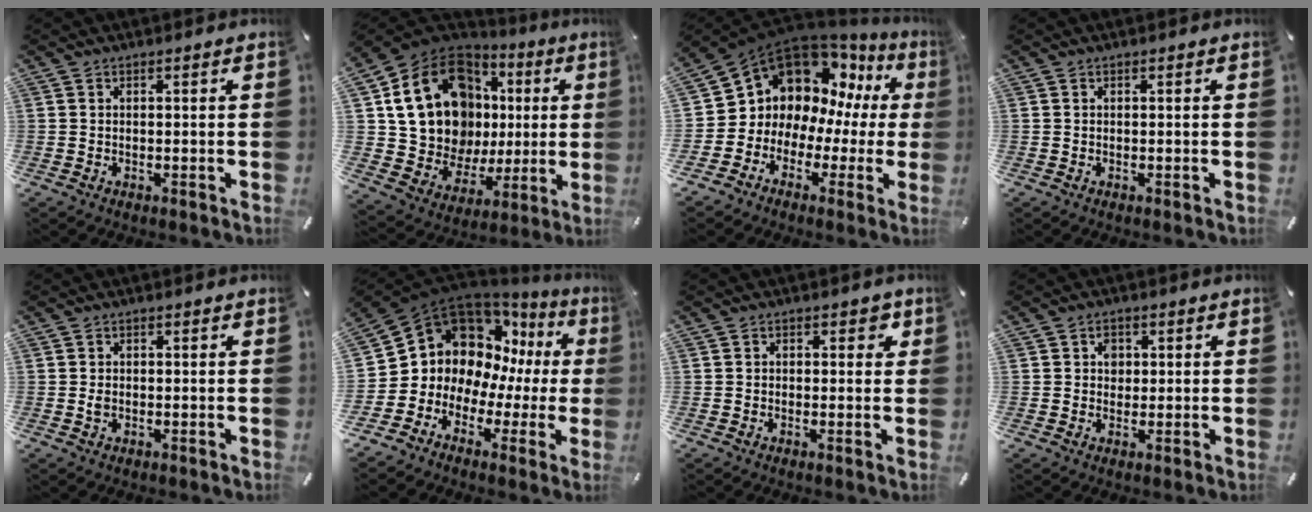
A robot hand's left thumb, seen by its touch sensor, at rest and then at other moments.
{"total": 19.9, "force": [5.4, 15.3, 11.5], "torque": [-0.217, -0.043, 0.111]}
{"total": 12.1, "force": [6.3, 9.7, 3.4], "torque": [-0.064, -0.073, 0.126]}
{"total": 0.0}
{"total": 1.3, "force": [0.0, 0.9, 0.9], "torque": [-0.017, 0.003, -0.002]}
{"total": 12.7, "force": [4.2, 11.1, 4.5], "torque": [-0.083, -0.056, 0.088]}
{"total": 2.3, "force": [0.2, 1.7, 1.6], "torque": [-0.015, 0.003, -0.002]}
{"total": 3.1, "force": [0.5, 2.8, 1.3], "torque": [-0.006, -0.003, 0.001]}